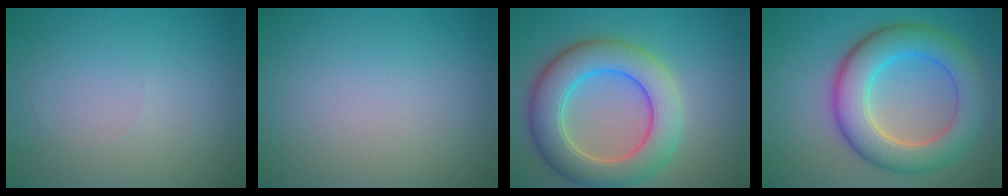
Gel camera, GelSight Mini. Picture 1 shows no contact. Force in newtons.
{"total": 0.0}
{"total": 8.1, "press": 8.1, "slide": 0.3}
{"total": 7.8, "press": 7.8, "slide": 0.4}